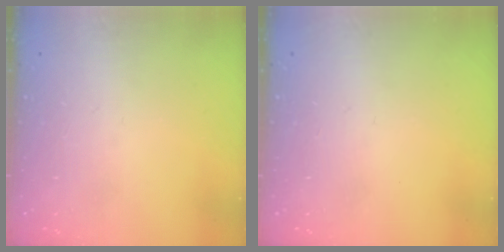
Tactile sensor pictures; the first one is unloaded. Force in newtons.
{"total": 0.0}